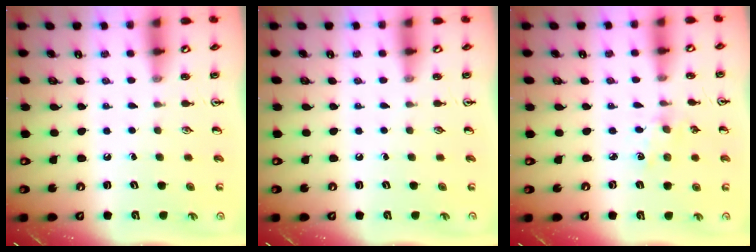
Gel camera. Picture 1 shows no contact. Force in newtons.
{"total": 0.0}
{"total": 2.5, "press": 2.5, "slide": 0.4}